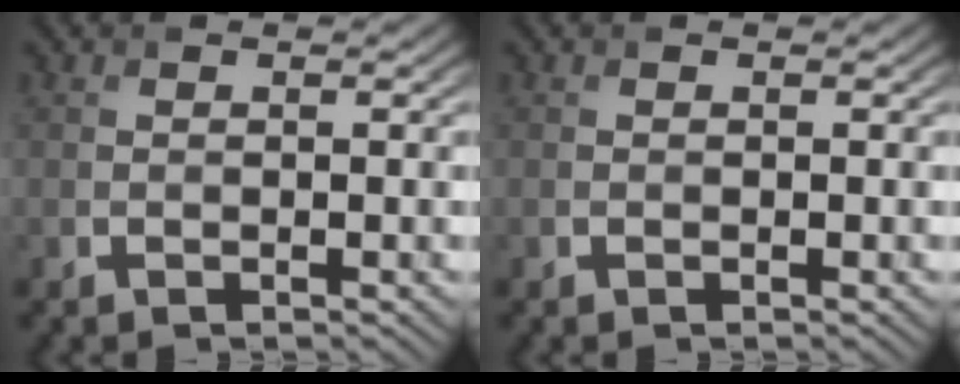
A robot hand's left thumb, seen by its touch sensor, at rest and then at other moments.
{"total": 0.0}